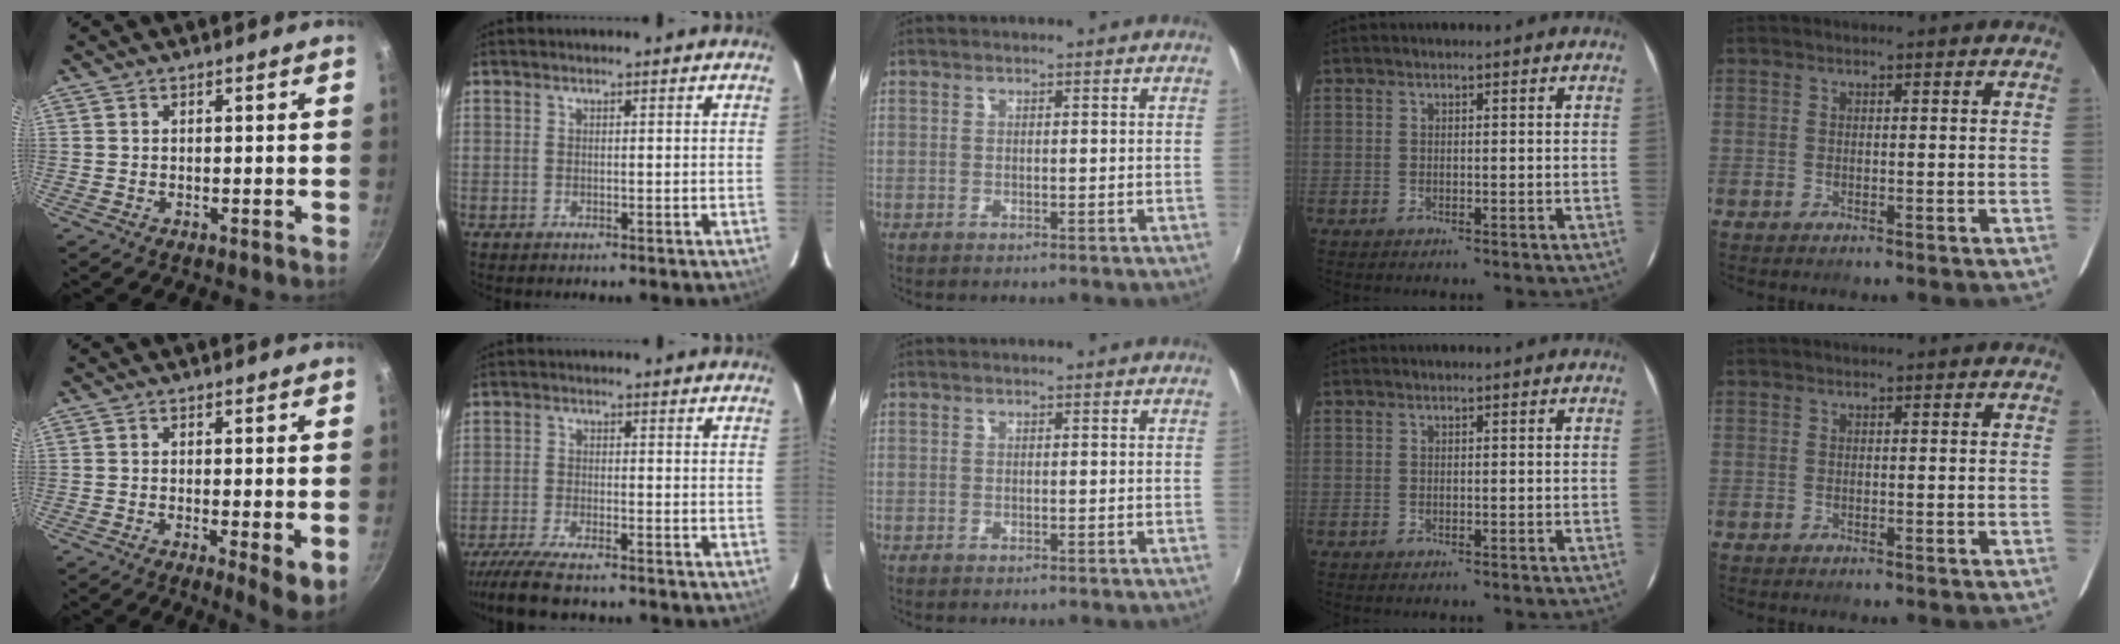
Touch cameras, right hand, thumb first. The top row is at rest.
{"thumb": {"total": 5.8, "force": [-0.9, 1.3, 5.6], "torque": [-0.073, -0.016, -0.011]}, "index": {"total": 9.7, "force": [-8.3, 1.6, 4.6], "torque": [-0.115, -0.031, -0.148]}}